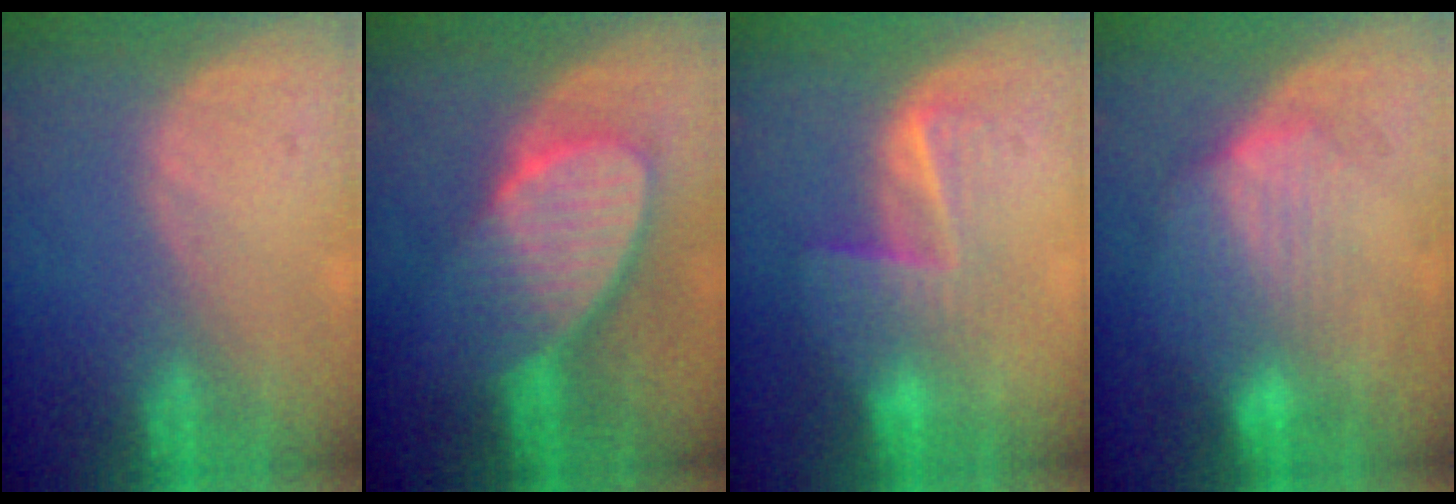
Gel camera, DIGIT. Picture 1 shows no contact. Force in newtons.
{"total": 8.8, "press": 8.0, "slide": 3.7}
{"total": 6.8, "press": 5.5, "slide": 4.0}
{"total": 7.2, "press": 6.5, "slide": 3.0}